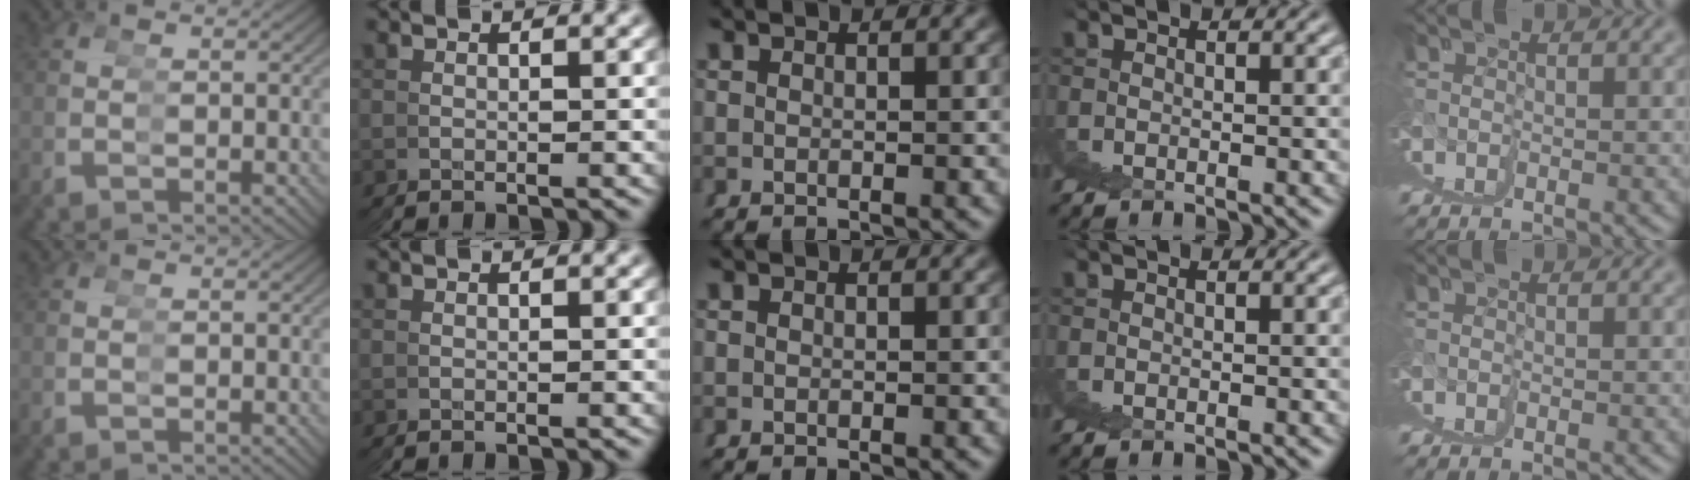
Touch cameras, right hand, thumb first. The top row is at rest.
{}